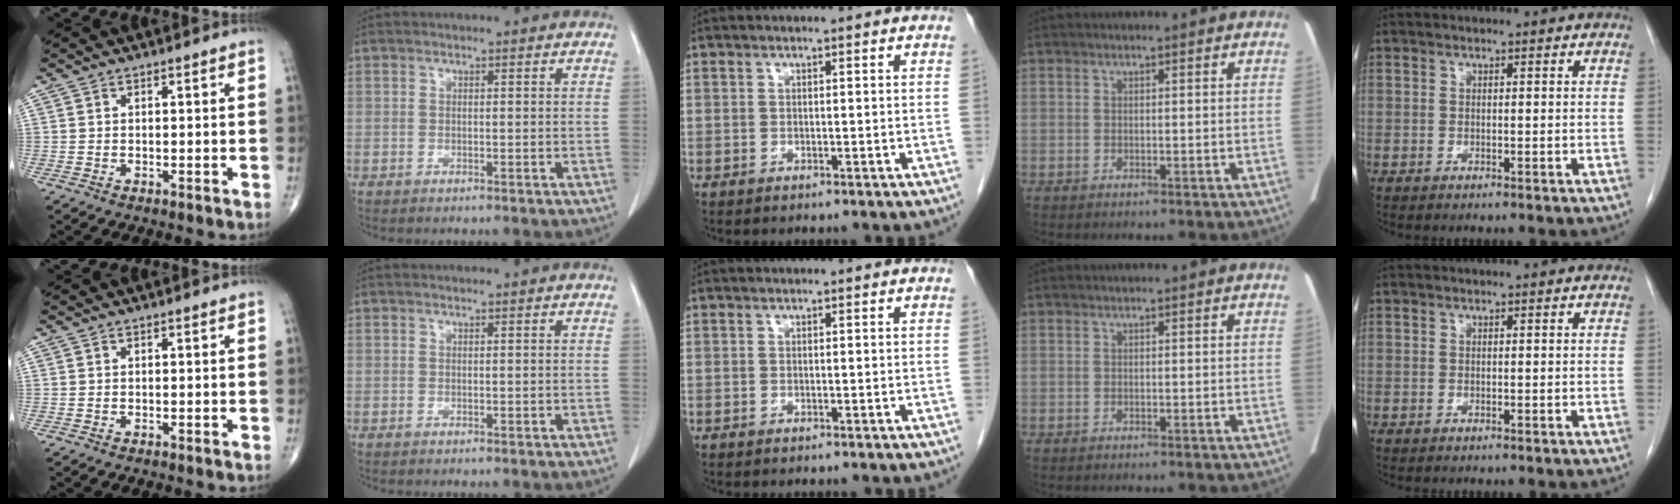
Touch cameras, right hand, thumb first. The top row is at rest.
{}